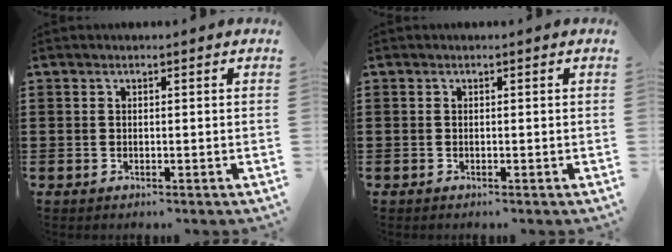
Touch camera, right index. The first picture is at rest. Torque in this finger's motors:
{"motor_torque": [-1.49, 0.65, -1.05, -0.11]}